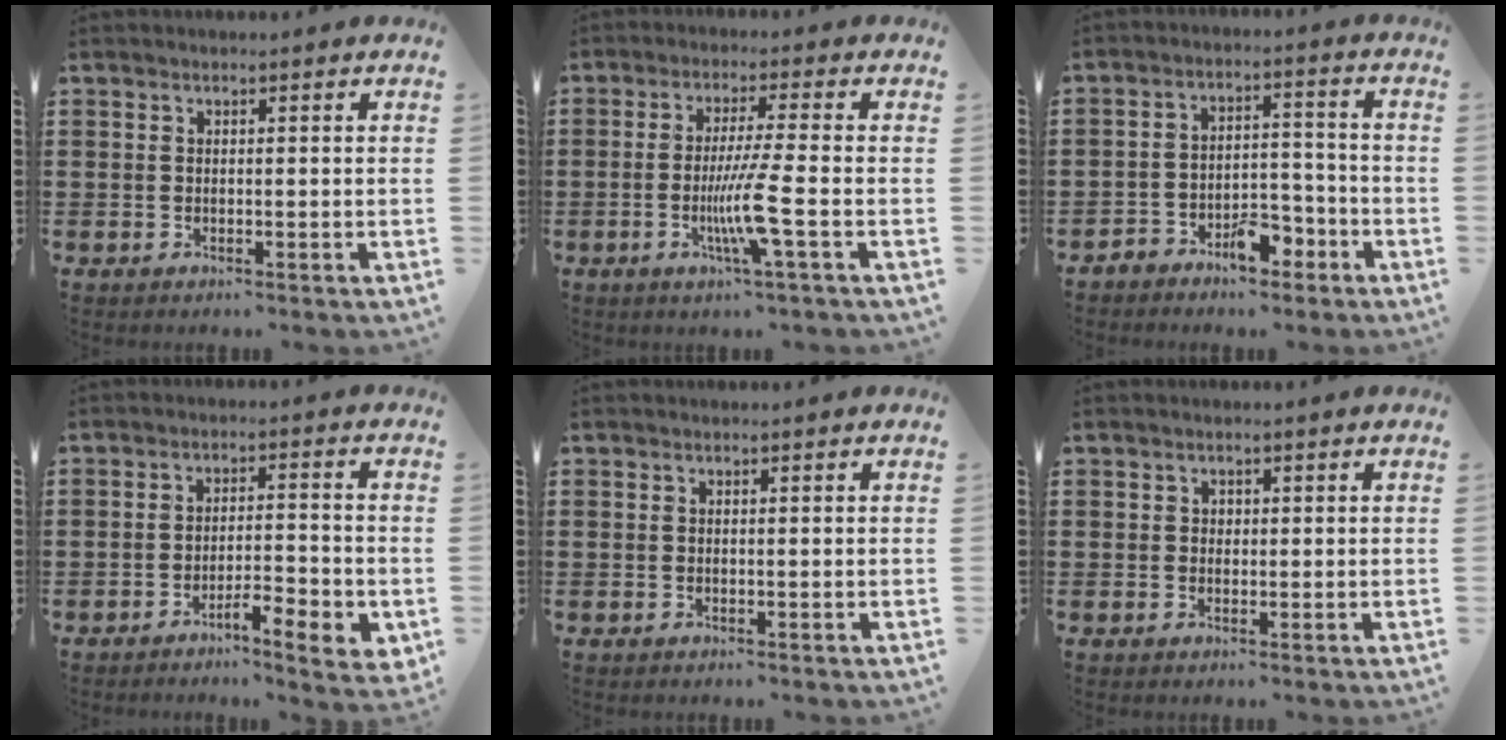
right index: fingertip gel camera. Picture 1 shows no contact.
{"total": 7.5, "force": [-2.2, -0.5, 7.2], "torque": [-0.140, -0.022, -0.044]}
{"total": 6.0, "force": [-4.3, 2.8, 3.1], "torque": [-0.046, 0.026, -0.078]}
{"total": 5.0, "force": [-3.4, 0.9, 3.5], "torque": [-0.057, -0.001, -0.060]}
{"total": 0.0}
{"total": 0.8, "force": [0.2, 0.7, 0.2], "torque": [-0.007, 0.004, 0.004]}